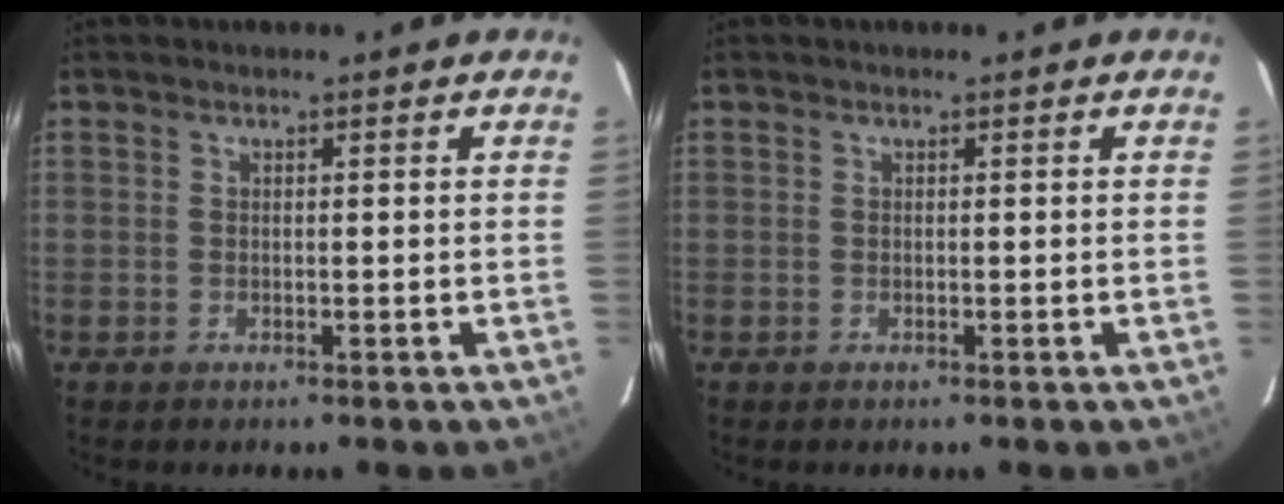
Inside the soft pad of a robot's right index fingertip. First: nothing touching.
{"total": 0.0}